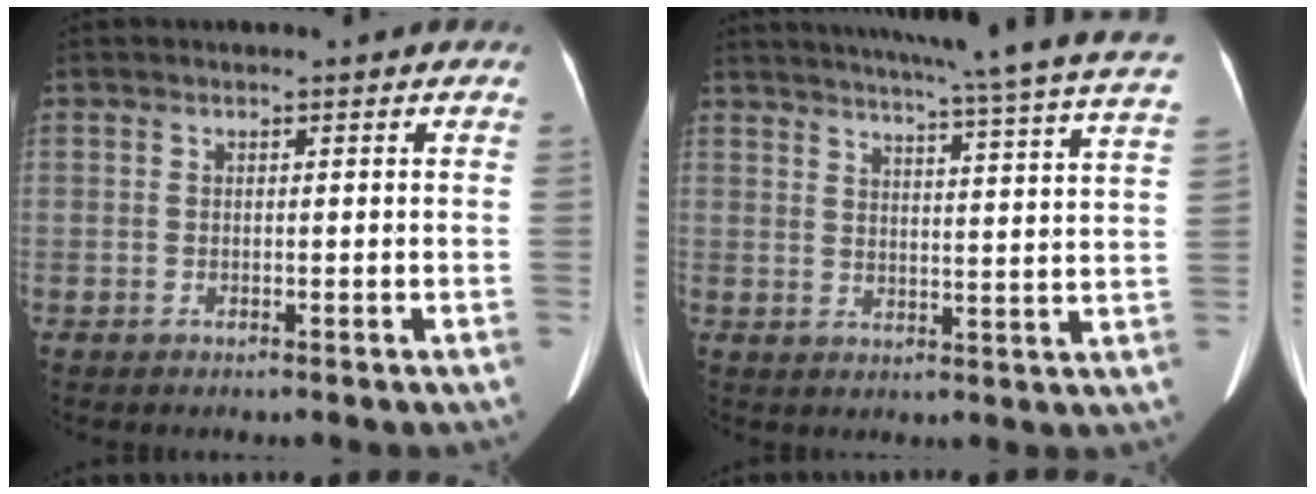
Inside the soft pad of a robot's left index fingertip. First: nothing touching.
{"total": 26.1, "force": [23.1, -0.9, 12.1], "torque": [-0.188, -0.062, 0.273]}